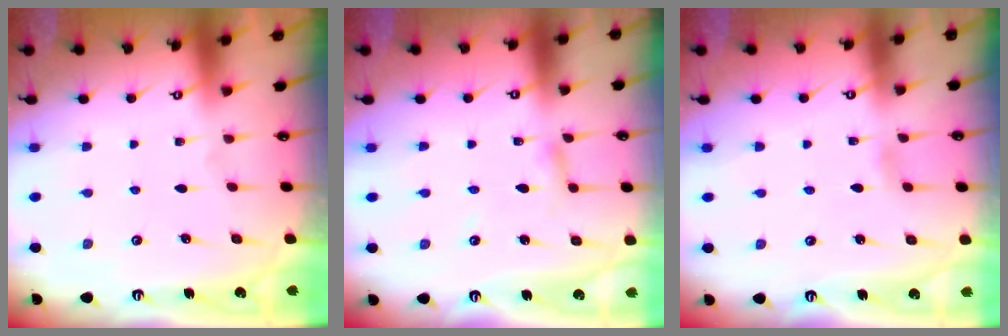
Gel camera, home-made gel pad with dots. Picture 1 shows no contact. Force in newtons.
{"total": 2.4, "press": 2.4, "slide": 0.2}
{"total": 1.6, "press": 1.6, "slide": 0.2}